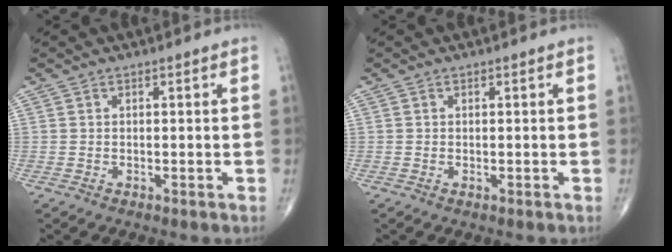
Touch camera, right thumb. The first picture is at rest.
{"total": 0.0}